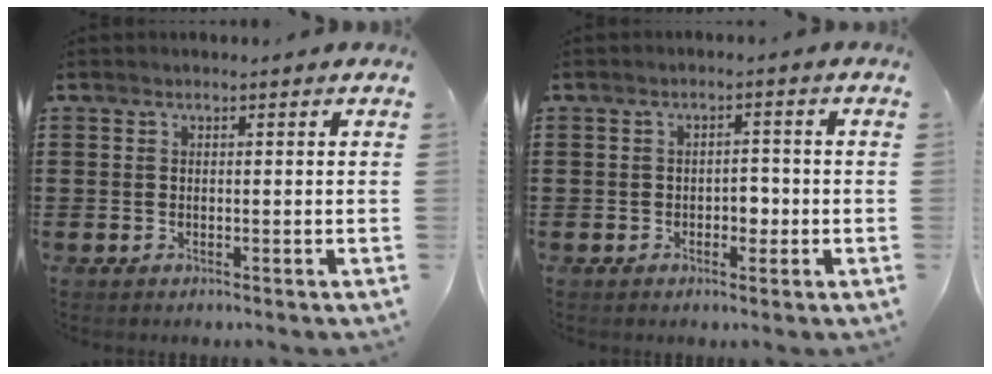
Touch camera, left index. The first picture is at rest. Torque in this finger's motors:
{"motor_torque": [0.07, 0.07, 0.05, 0.03]}